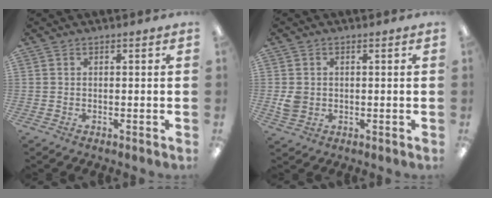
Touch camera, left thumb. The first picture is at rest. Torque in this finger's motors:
{"motor_torque": [-0.26, 0.28, 0.29, -0.34, 0.00]}